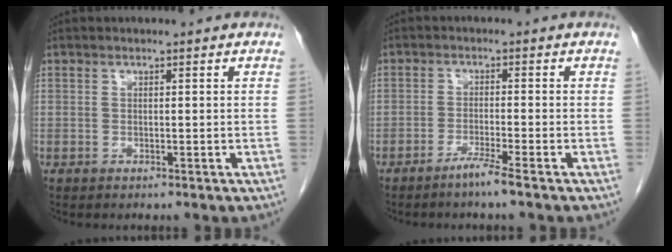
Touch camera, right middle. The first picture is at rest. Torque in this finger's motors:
{"motor_torque": [0.45, -0.24, 0.02, -0.01]}